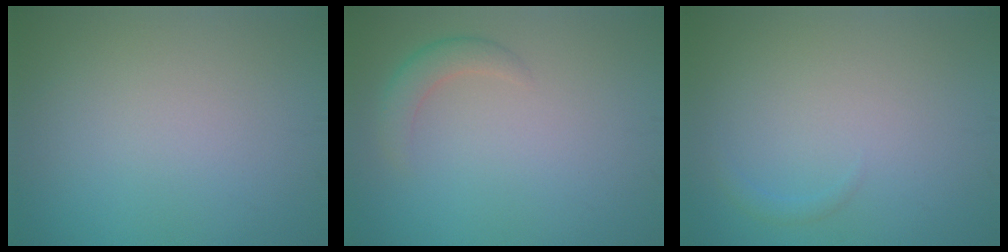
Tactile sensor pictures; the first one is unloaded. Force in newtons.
{"total": 2.1, "press": 2.1, "slide": 0.2}
{"total": 0.7, "press": 0.7, "slide": 0.1}